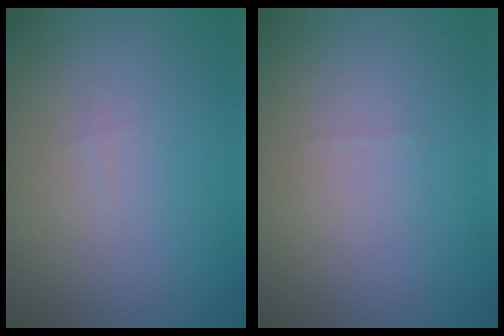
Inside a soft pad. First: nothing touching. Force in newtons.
{"total": 0.0}